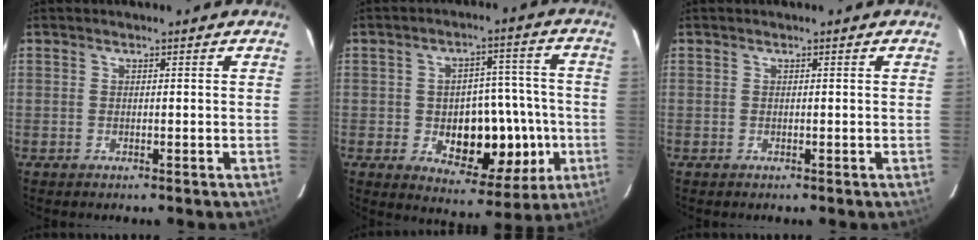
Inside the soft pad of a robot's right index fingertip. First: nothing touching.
{"total": 13.6, "force": [-2.8, 7.3, 11.1], "torque": [-0.144, 0.024, -0.022]}
{"total": 0.0}